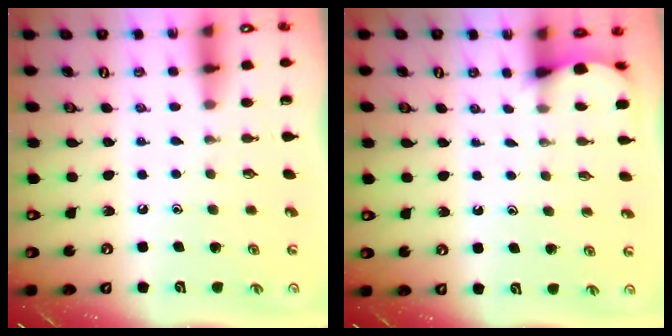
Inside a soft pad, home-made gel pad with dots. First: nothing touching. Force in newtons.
{"total": 2.8, "press": 2.8, "slide": 0.3}